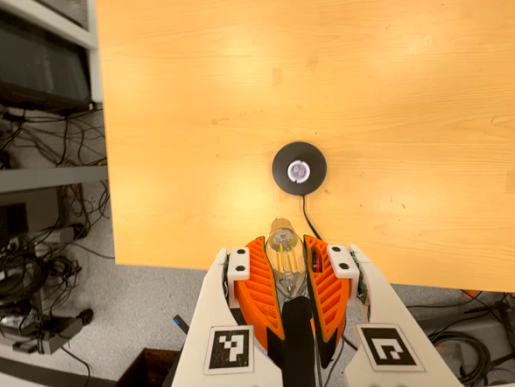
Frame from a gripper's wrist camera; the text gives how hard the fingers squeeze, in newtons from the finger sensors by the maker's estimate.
{"total": 19.4, "left": 24.7, "right": 14.2}